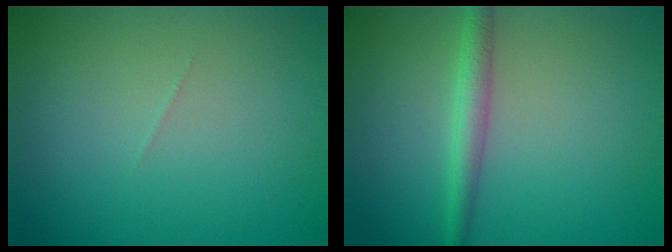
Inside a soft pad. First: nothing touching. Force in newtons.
{"total": 2.3, "press": 2.3, "slide": 0.0}